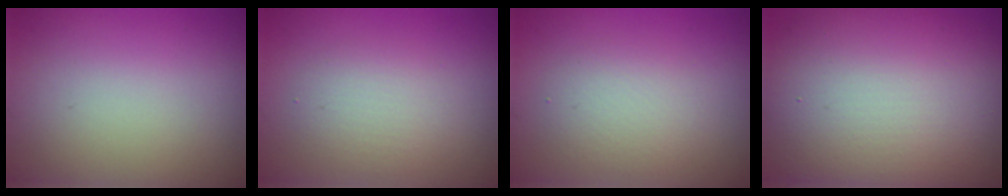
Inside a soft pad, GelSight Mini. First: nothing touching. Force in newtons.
{"total": 2.6, "press": 2.6, "slide": 0.0}
{"total": 2.6, "press": 2.6, "slide": 0.2}
{"total": 13.4, "press": 13.4, "slide": 0.9}